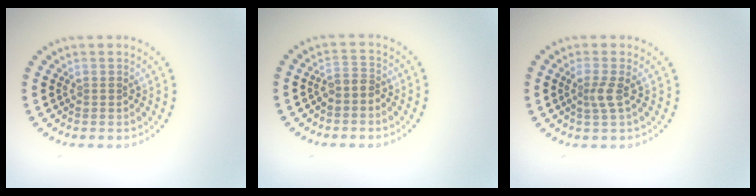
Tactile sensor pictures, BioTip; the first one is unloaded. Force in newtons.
{"total": 1.7, "press": 1.4, "slide": 1.0}
{"total": 1.7, "press": 1.3, "slide": 1.2}